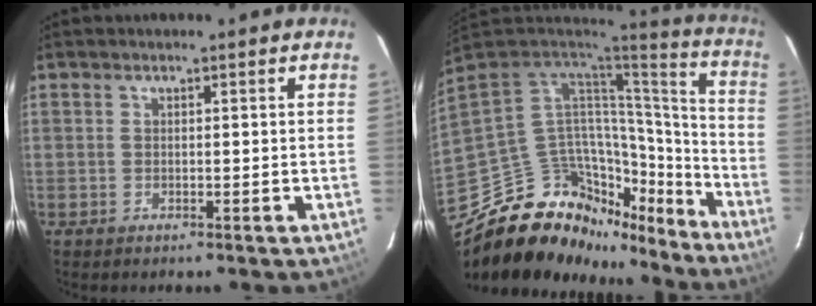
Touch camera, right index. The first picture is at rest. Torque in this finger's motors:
{"motor_torque": [-0.48, -0.83, -0.76, -0.21]}